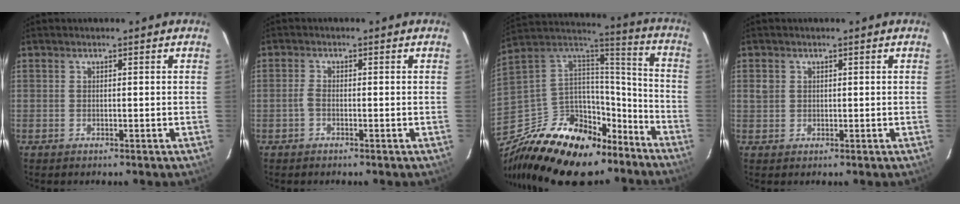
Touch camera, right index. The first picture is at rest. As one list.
[{"total": 1.4, "force": [-0.7, 0.7, 1.0], "torque": [-0.026, 0.004, -0.018]}, {"total": 26.9, "force": [-17.5, 14.5, 14.3], "torque": [-0.293, 0.034, -0.270]}, {"total": 1.9, "force": [0.4, 1.8, 0.6], "torque": [-0.013, 0.006, 0.005]}]